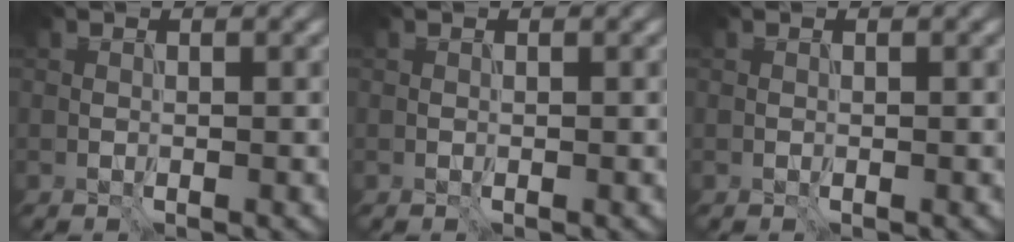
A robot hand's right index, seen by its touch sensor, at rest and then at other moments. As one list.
[{"total": 0.0}, {"total": 0.0}]